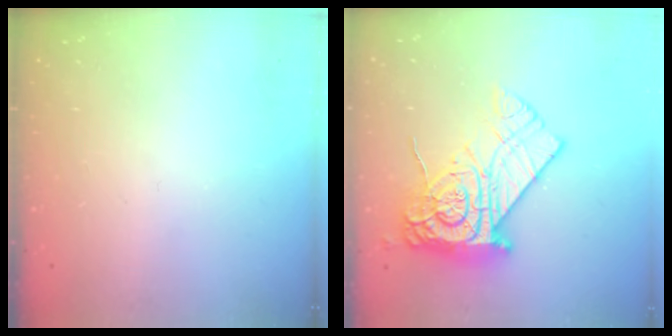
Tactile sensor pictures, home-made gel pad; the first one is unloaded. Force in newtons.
{"total": 20.2, "press": 20.1, "slide": 1.9}